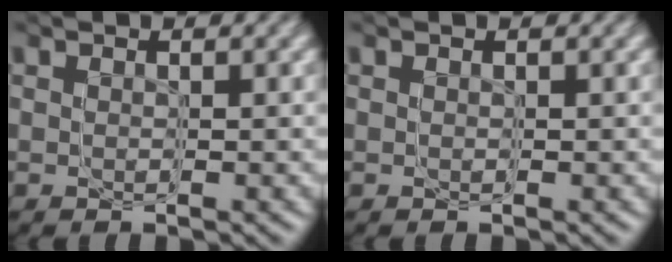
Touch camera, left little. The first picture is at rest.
{"total": 0.0}